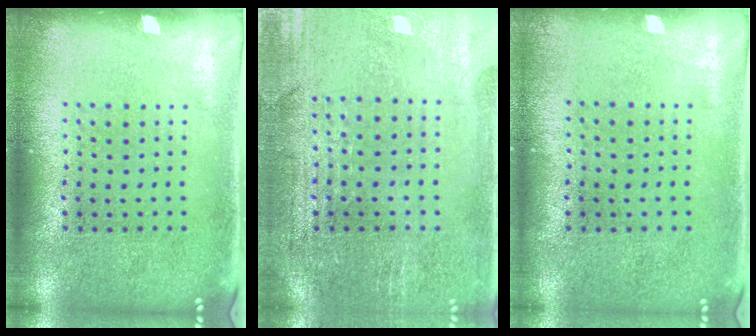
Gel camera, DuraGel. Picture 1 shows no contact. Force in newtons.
{"total": 0.8, "press": 0.7, "slide": 0.5}
{"total": 0.0}